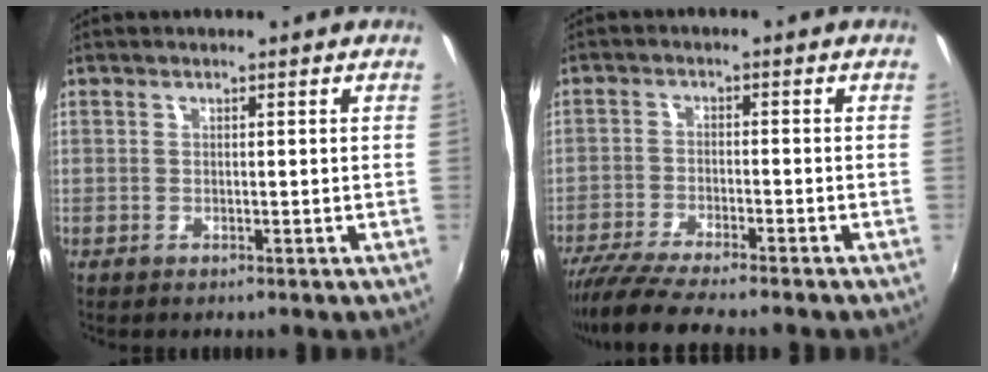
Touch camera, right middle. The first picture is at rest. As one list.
[{"total": 9.3, "force": [-8.3, 0.2, 4.3], "torque": [-0.104, -0.028, -0.146]}]